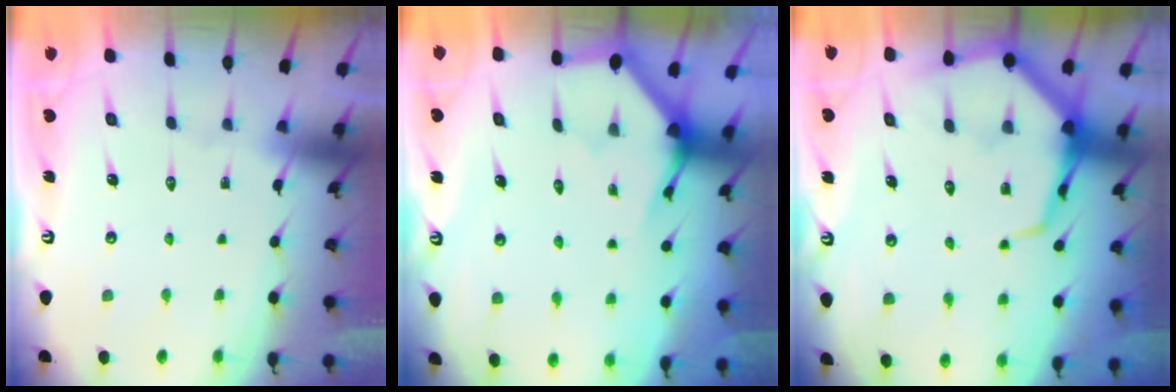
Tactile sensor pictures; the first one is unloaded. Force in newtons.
{"total": 3.4, "press": 3.4, "slide": 0.2}
{"total": 10.7, "press": 10.7, "slide": 1.1}